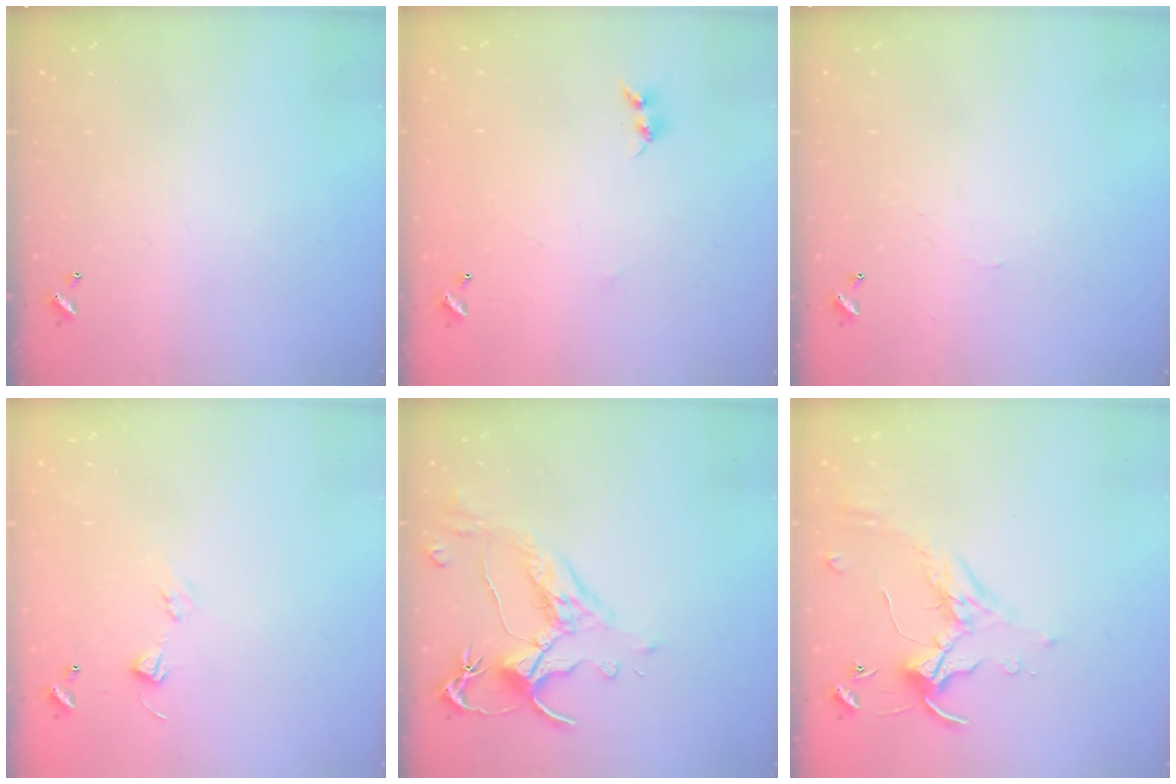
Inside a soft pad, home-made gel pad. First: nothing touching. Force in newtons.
{"total": 6.7, "press": 6.7, "slide": 0.5}
{"total": 2.1, "press": 2.1, "slide": 0.6}
{"total": 5.0, "press": 5.0, "slide": 0.6}
{"total": 2.5, "press": 2.1, "slide": 1.2}
{"total": 0.7, "press": 0.6, "slide": 0.4}